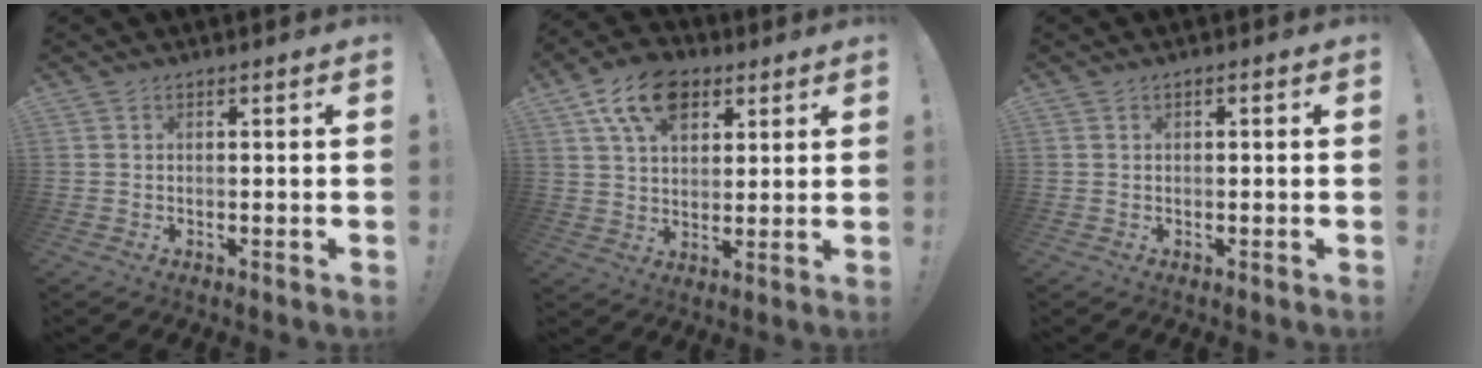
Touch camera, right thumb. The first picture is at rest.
{"total": 13.9, "force": [7.2, 9.1, 7.6], "torque": [-0.117, -0.023, 0.135]}
{"total": 0.5, "force": [-0.3, 0.4, 0.2], "torque": [-0.002, 0.004, -0.006]}